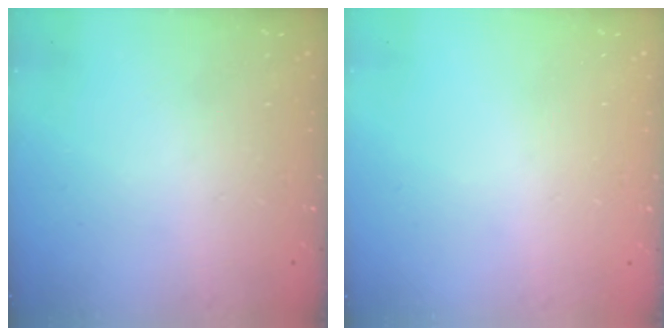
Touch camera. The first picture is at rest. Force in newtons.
{"total": 0.8, "press": 0.8, "slide": 0.1}